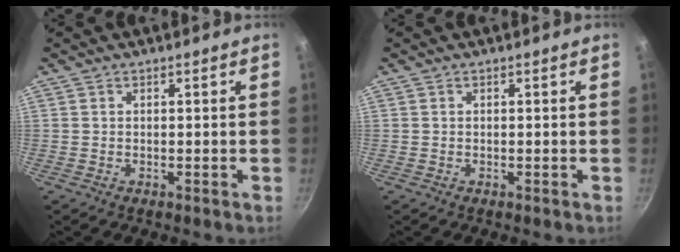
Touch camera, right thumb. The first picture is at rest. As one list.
[{"total": 0.0}]